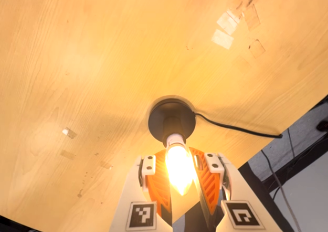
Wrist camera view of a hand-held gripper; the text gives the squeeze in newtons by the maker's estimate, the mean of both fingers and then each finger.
{"total": 15.8, "left": 15.1, "right": 16.5}